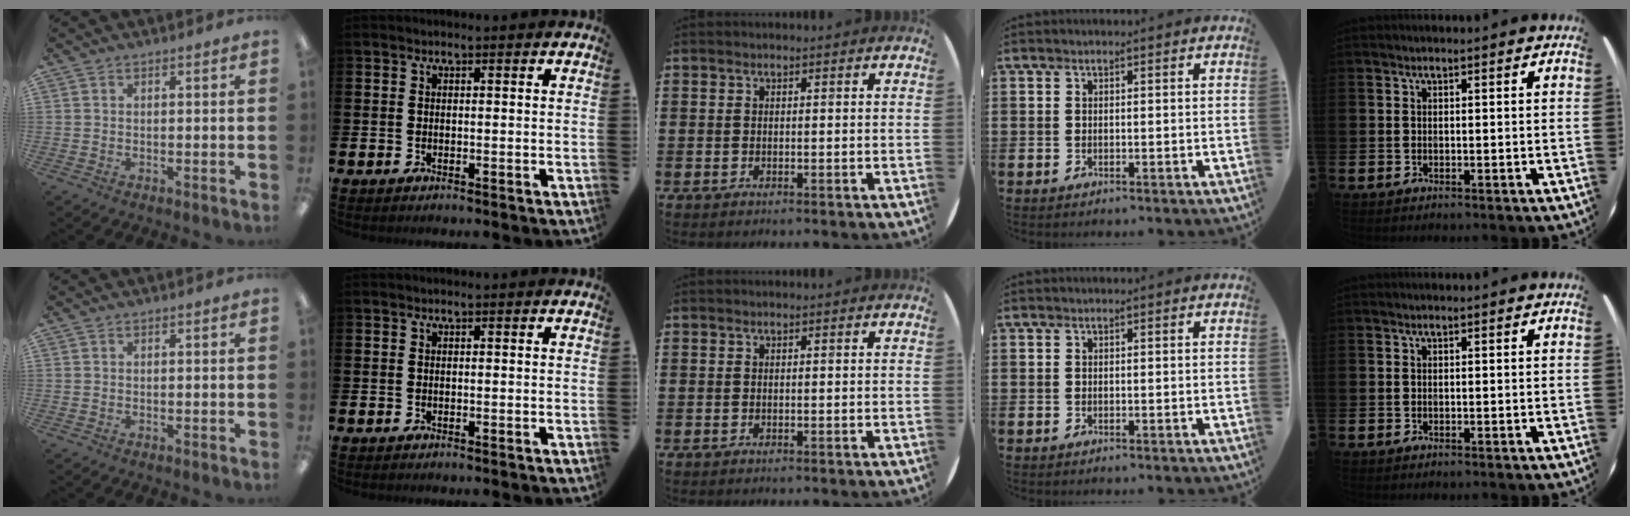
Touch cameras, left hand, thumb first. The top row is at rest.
{}